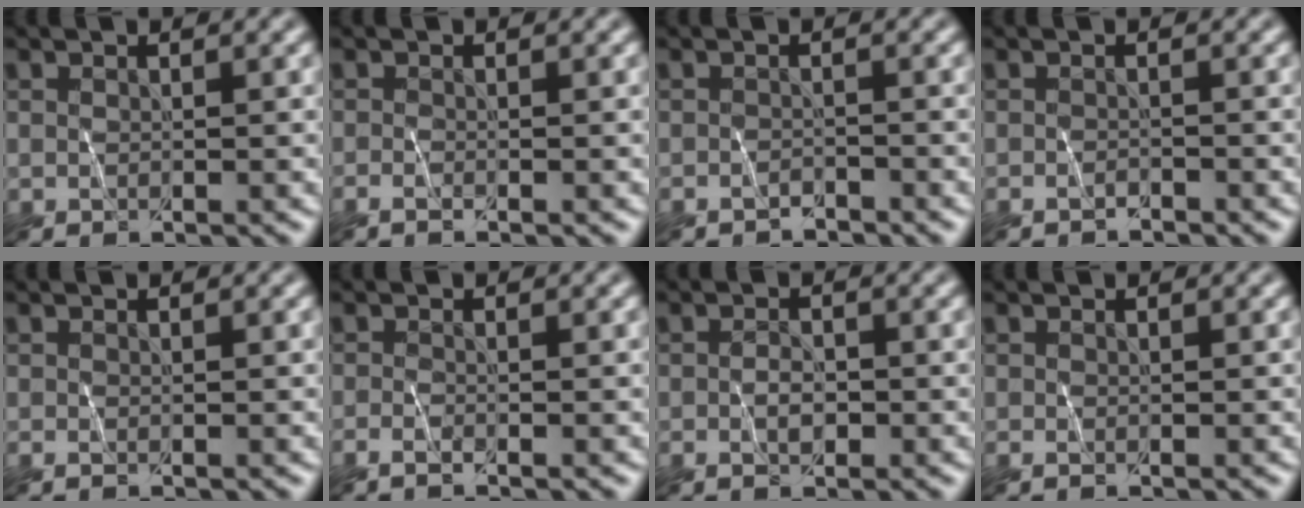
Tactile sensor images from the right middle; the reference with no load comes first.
{"total": 0.7, "force": [-0.5, 0.1, 0.6], "torque": [-0.011, -0.002, -0.011]}
{"total": 1.2, "force": [-1.2, 0.0, 0.2], "torque": [-0.002, 0.001, -0.024]}
{"total": 0.9, "force": [-0.9, 0.0, 0.2], "torque": [-0.003, 0.002, -0.018]}
{"total": 0.0}
{"total": 1.1, "force": [-0.7, 0.2, 0.8], "torque": [-0.013, 0.000, -0.019]}
{"total": 1.4, "force": [-0.6, 0.6, 1.2], "torque": [-0.021, 0.005, -0.014]}
{"total": 0.0}